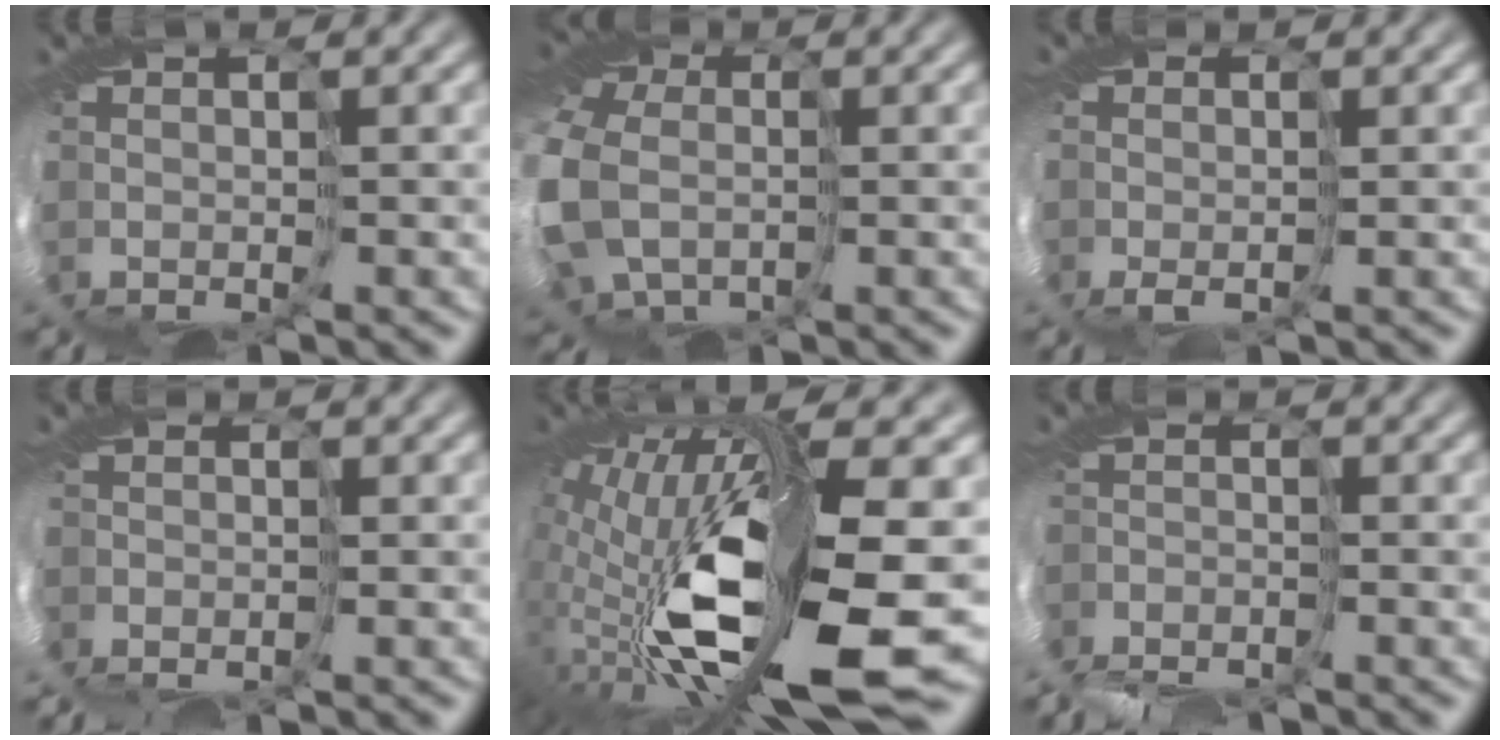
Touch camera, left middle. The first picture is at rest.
{"total": 13.2, "force": [-1.4, 10.9, 7.3], "torque": [-0.208, -0.027, -0.034]}
{"total": 4.0, "force": [-0.4, 3.2, 2.4], "torque": [-0.057, -0.010, 0.003]}
{"total": 4.9, "force": [-2.0, 3.6, 2.8], "torque": [-0.058, -0.006, -0.024]}
{"total": 14.7, "force": [-1.7, 5.2, 13.6], "torque": [-0.278, -0.040, -0.012]}
{"total": 5.8, "force": [-5.0, 2.6, 1.2], "torque": [-0.035, -0.021, -0.069]}